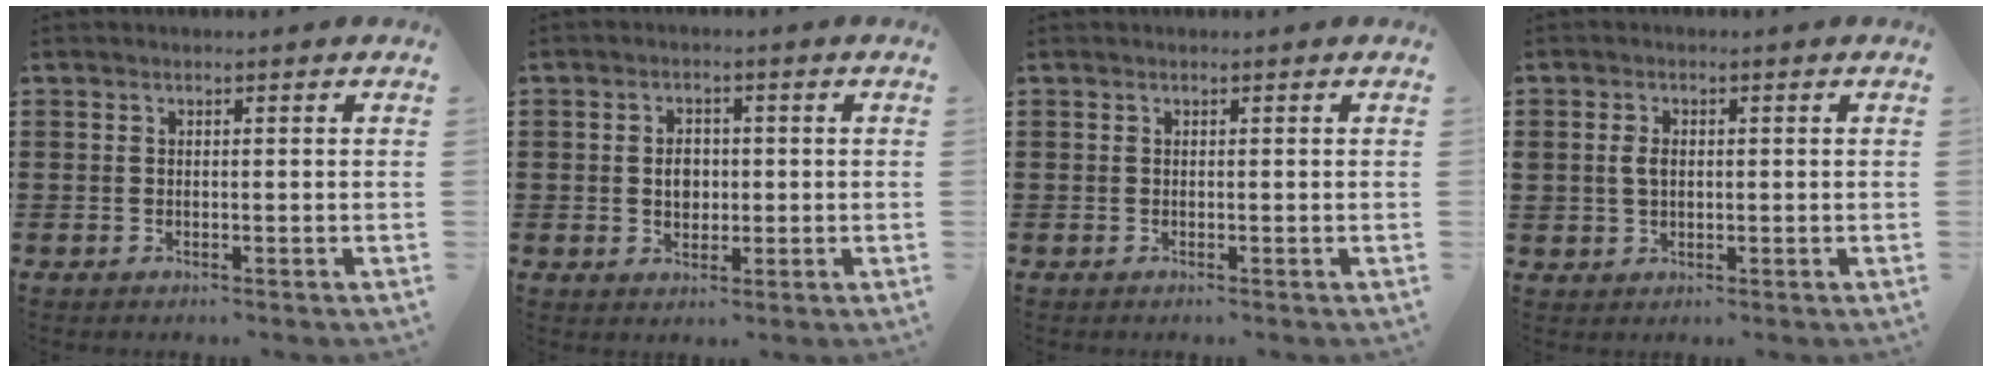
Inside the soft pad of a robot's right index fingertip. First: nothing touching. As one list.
[{"total": 3.1, "force": [-0.1, 2.3, 2.1], "torque": [-0.039, 0.003, -0.005]}, {"total": 0.0}, {"total": 2.4, "force": [0.3, 1.6, 1.7], "torque": [-0.036, 0.007, 0.004]}]